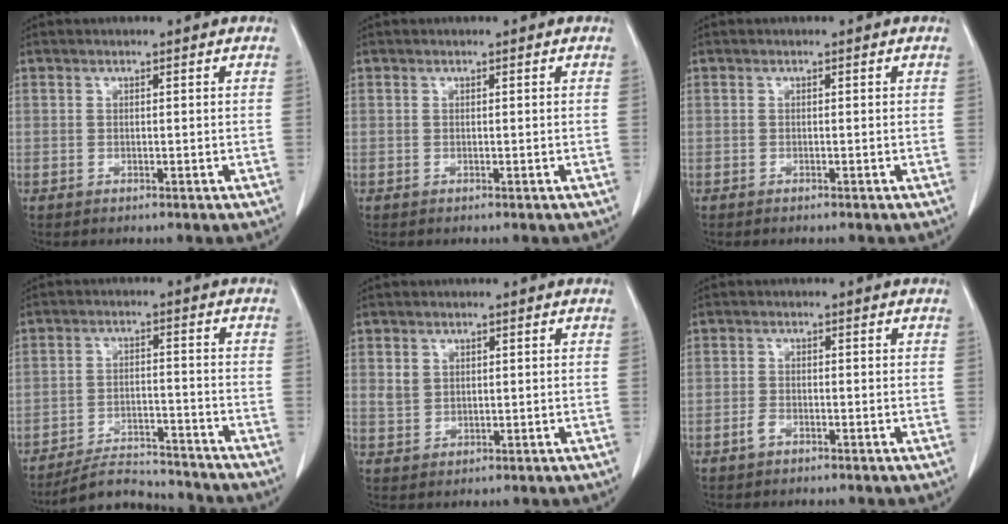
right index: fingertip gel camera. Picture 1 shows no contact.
{"total": 0.0}
{"total": 0.6, "force": [-0.5, 0.1, 0.3], "torque": [-0.008, -0.001, -0.008]}
{"total": 9.2, "force": [-9.0, 1.6, 0.8], "torque": [-0.007, 0.010, -0.143]}
{"total": 2.6, "force": [0.8, 2.2, 1.1], "torque": [-0.024, 0.005, 0.022]}
{"total": 1.6, "force": [-1.0, 0.8, 0.9], "torque": [-0.017, 0.003, -0.019]}